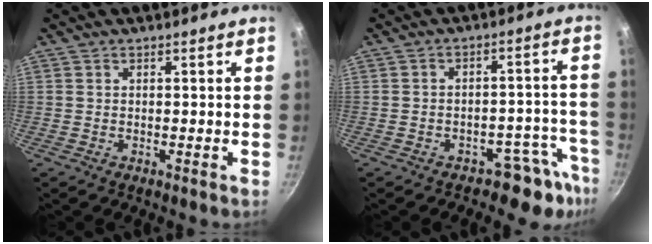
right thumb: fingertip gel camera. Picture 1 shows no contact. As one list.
[{"total": 8.0, "force": [-6.1, 4.5, 2.6], "torque": [0.041, 0.074, -0.074]}]